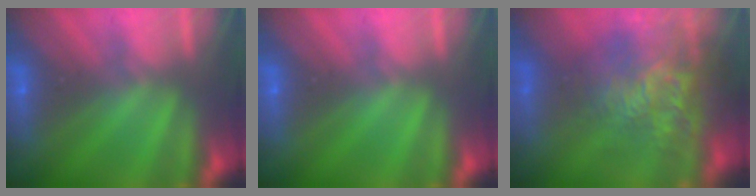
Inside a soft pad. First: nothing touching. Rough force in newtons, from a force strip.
{"total": 0.0}
{"total": 11.8}